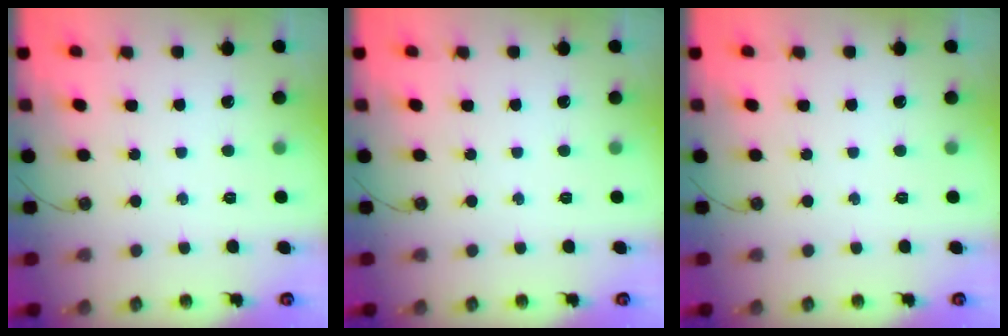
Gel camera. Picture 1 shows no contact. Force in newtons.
{"total": 0.0}
{"total": 0.0}